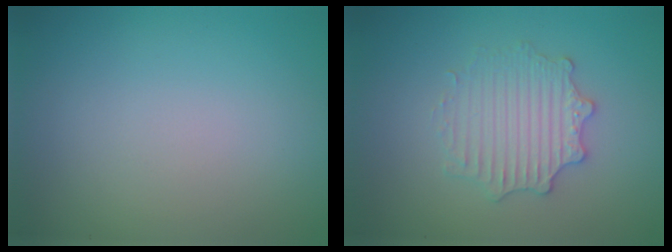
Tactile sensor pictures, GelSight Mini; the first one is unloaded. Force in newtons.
{"total": 3.0, "press": 2.9, "slide": 0.4}